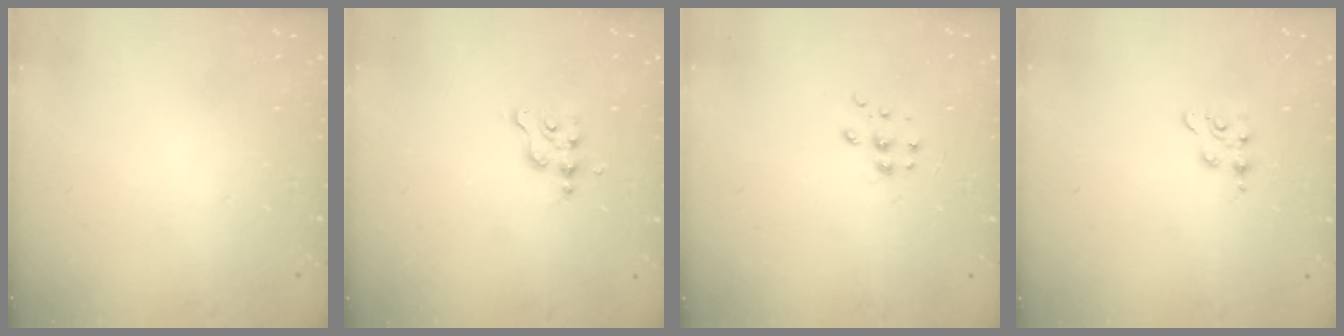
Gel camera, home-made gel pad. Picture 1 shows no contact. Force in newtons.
{"total": 2.9, "press": 2.9, "slide": 0.4}
{"total": 5.6, "press": 5.6, "slide": 0.5}
{"total": 2.9, "press": 2.9, "slide": 0.4}